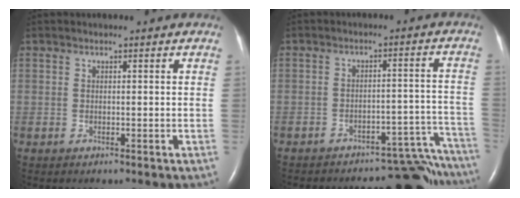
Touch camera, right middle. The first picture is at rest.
{"total": 13.2, "force": [-12.8, 2.8, 1.6], "torque": [0.014, 0.047, -0.158]}